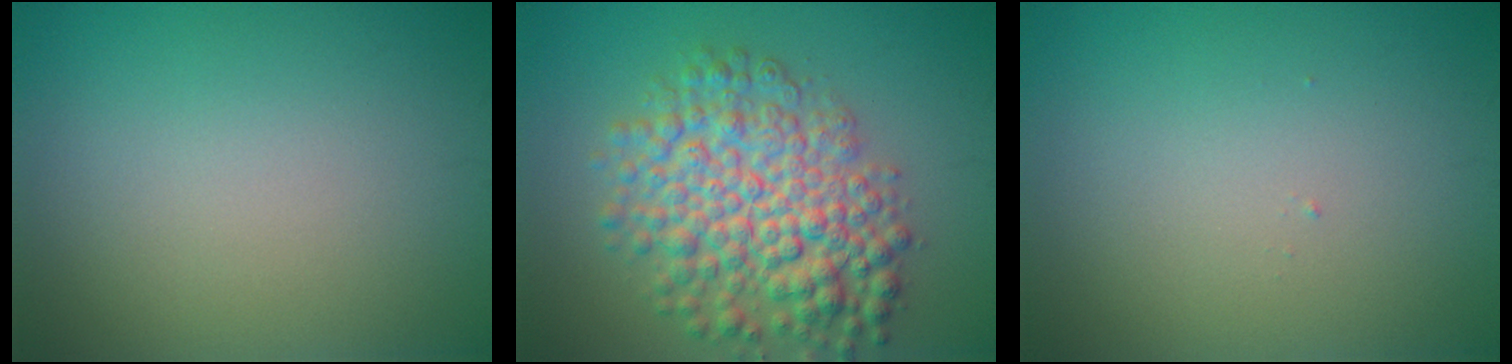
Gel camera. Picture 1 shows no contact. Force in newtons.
{"total": 7.6, "press": 7.6, "slide": 0.2}
{"total": 0.0}